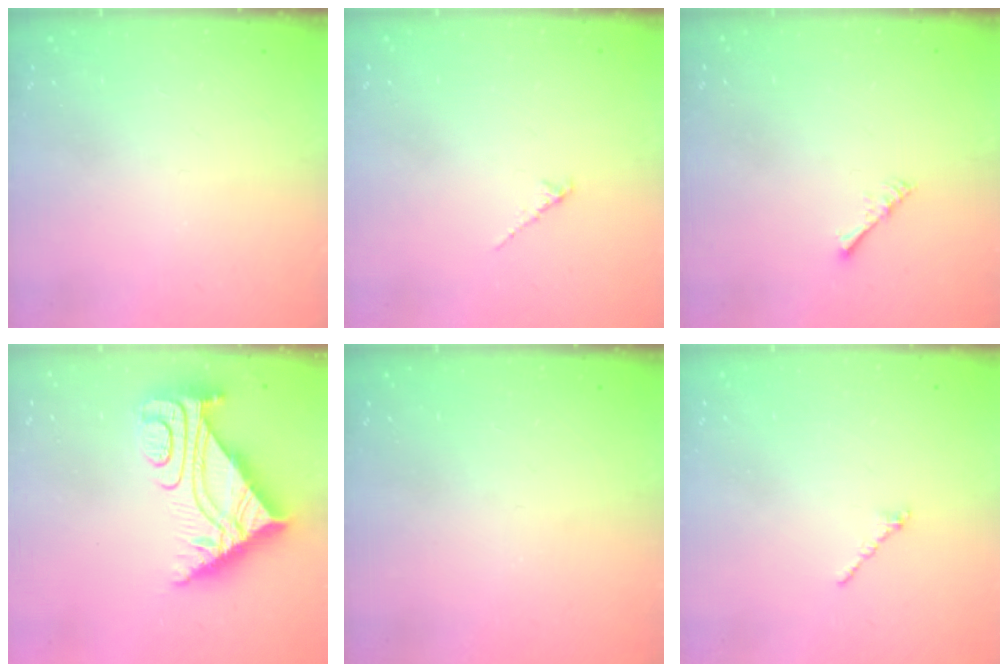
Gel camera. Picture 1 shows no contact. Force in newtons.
{"total": 1.2, "press": 1.1, "slide": 0.4}
{"total": 2.0, "press": 1.9, "slide": 0.4}
{"total": 8.9, "press": 8.8, "slide": 0.9}
{"total": 0.0}
{"total": 1.2, "press": 1.1, "slide": 0.5}